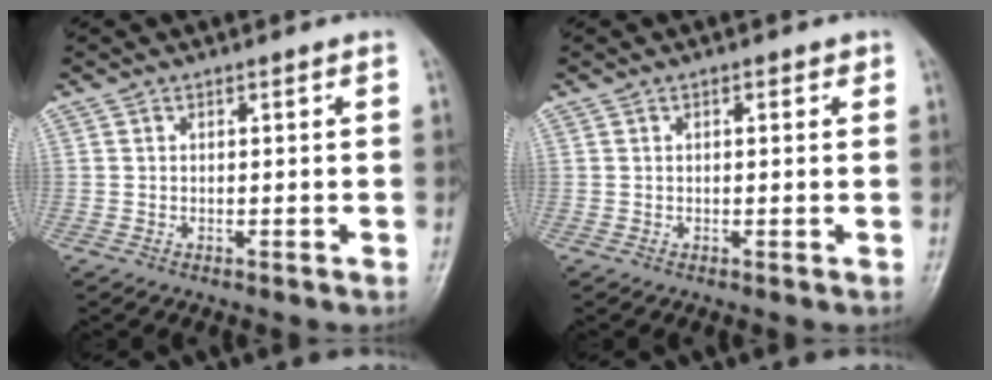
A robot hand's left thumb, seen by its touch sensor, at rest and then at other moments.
{"total": 1.0, "force": [0.5, 0.6, 0.7], "torque": [-0.006, 0.001, 0.002]}